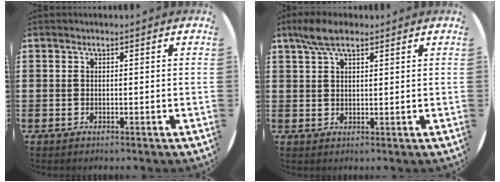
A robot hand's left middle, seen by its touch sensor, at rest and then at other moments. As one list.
[{"total": 4.6, "force": [3.2, 1.9, 2.6], "torque": [-0.059, 0.005, 0.060]}]